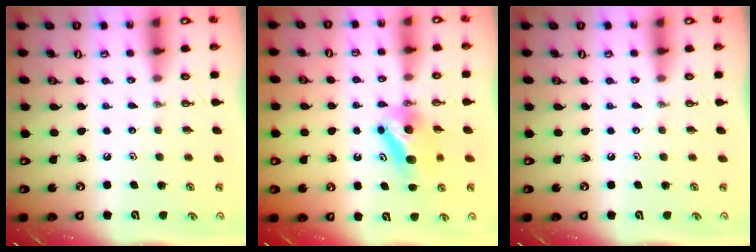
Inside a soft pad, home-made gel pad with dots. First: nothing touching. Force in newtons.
{"total": 6.4, "press": 6.2, "slide": 1.3}
{"total": 0.0}